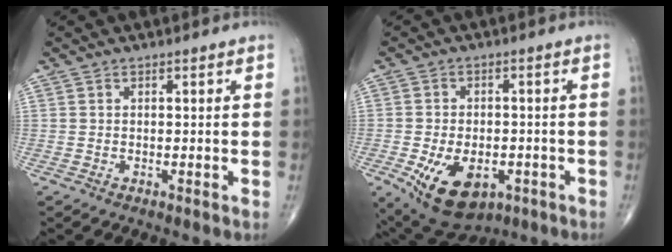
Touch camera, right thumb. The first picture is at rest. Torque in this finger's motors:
{"motor_torque": [0.20, 0.25, 0.61, 0.27, 0.14]}